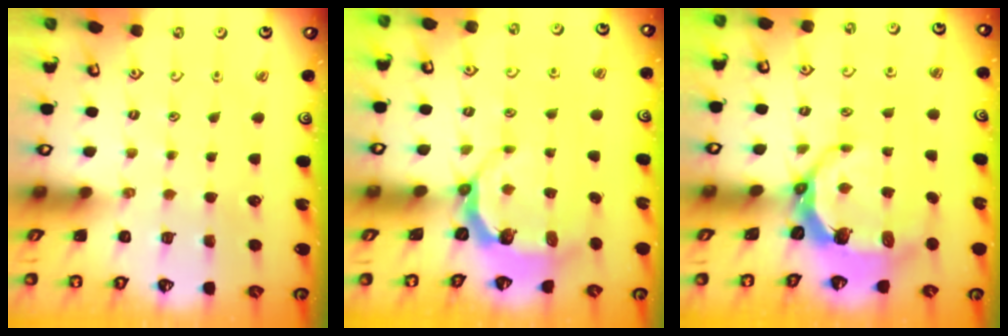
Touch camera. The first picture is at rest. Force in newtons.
{"total": 5.6, "press": 4.5, "slide": 3.3}
{"total": 7.6, "press": 6.1, "slide": 4.5}